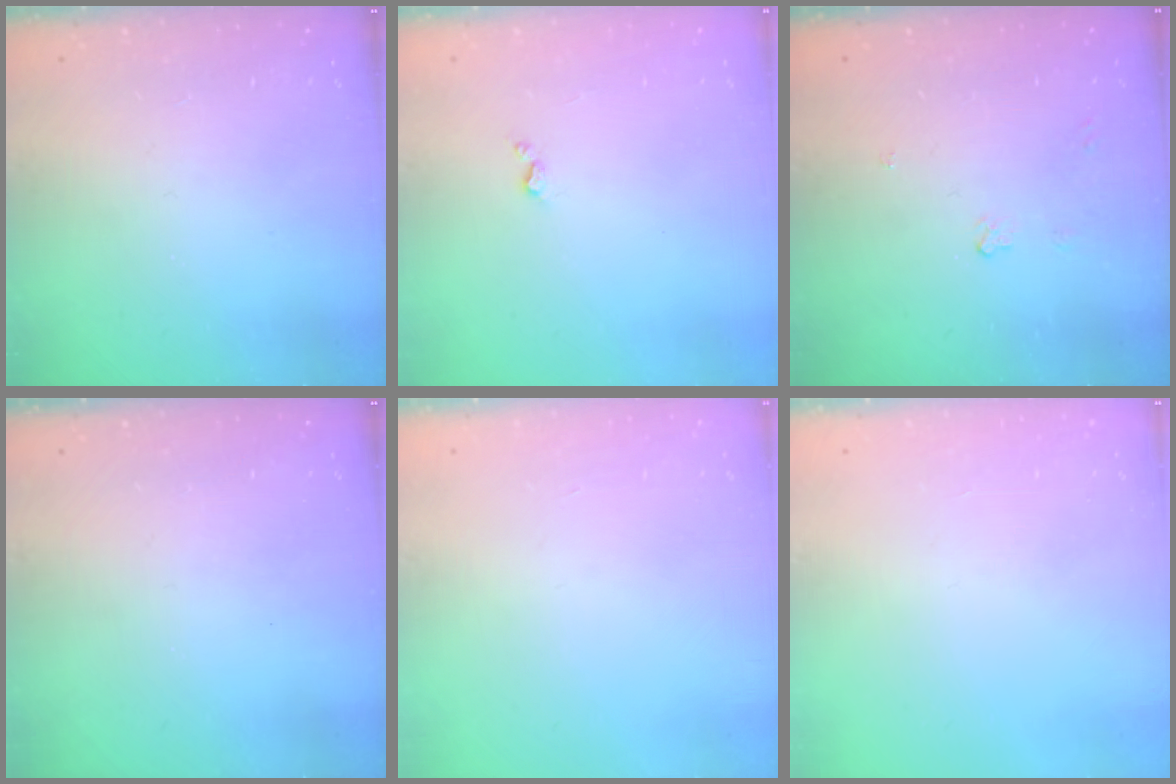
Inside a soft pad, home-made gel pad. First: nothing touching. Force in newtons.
{"total": 3.5, "press": 3.5, "slide": 0.6}
{"total": 3.7, "press": 3.6, "slide": 0.6}
{"total": 0.0}
{"total": 0.0}
{"total": 0.0}